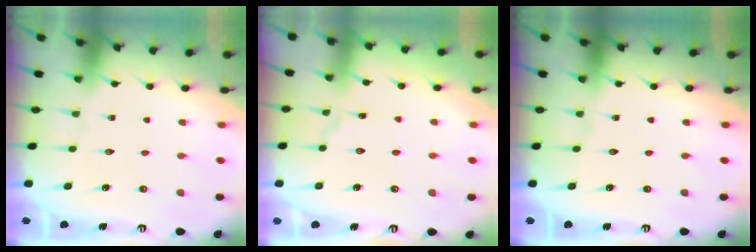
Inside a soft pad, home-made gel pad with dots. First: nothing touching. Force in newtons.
{"total": 3.1, "press": 3.1, "slide": 0.3}
{"total": 0.0}